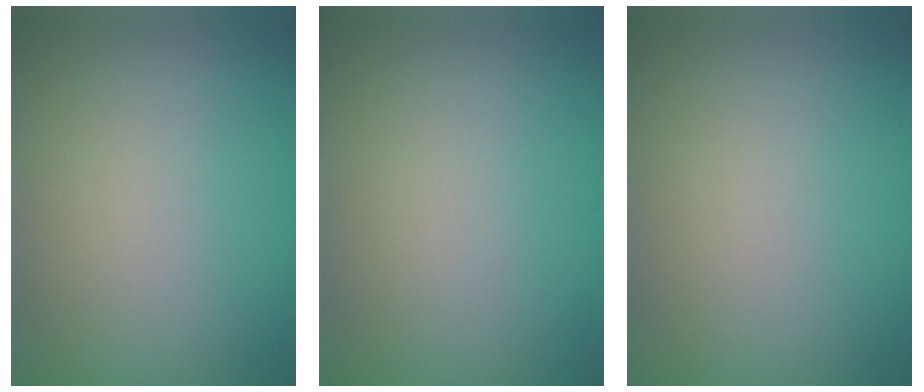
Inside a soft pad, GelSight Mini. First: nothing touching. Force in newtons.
{"total": 0.0}
{"total": 0.0}